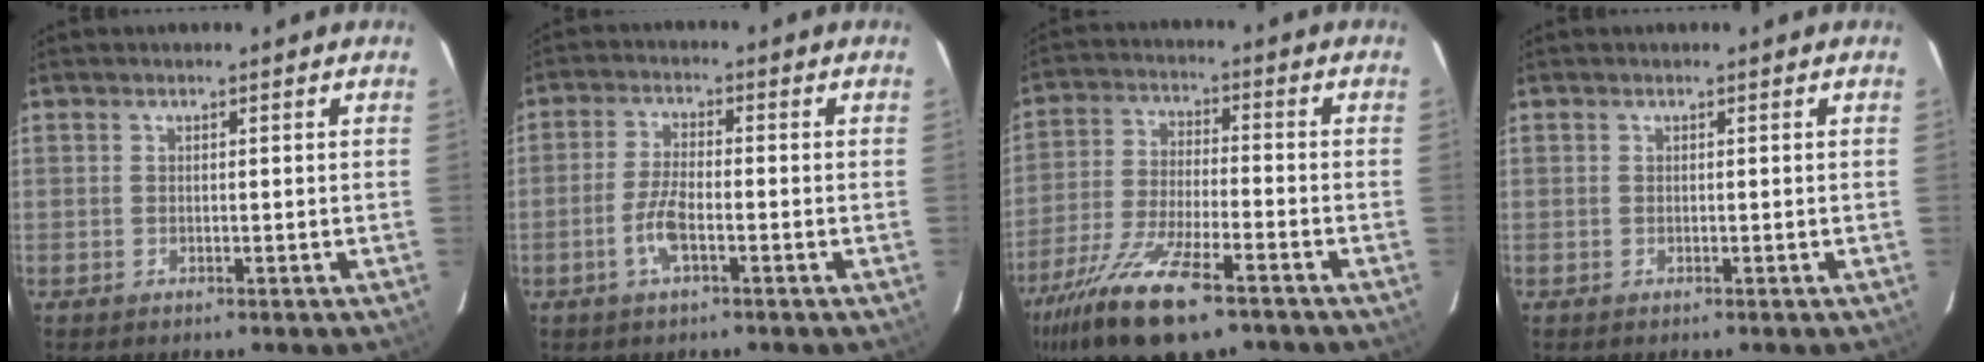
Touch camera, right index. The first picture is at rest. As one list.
[{"total": 5.2, "force": [-2.2, 1.6, 4.4], "torque": [-0.098, 0.001, -0.045]}, {"total": 17.2, "force": [-11.5, 4.8, 11.9], "torque": [-0.245, -0.051, -0.212]}, {"total": 0.0}]